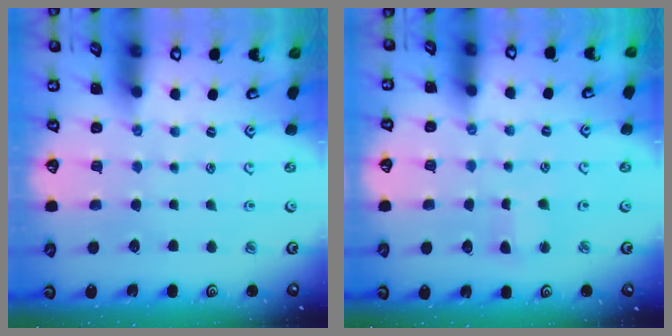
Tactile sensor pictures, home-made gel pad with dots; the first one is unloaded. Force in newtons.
{"total": 2.4, "press": 2.4, "slide": 0.4}